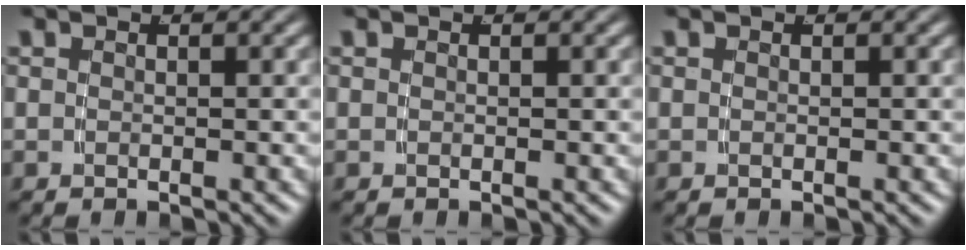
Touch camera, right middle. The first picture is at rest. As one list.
[{"total": 0.0}, {"total": 0.0}]